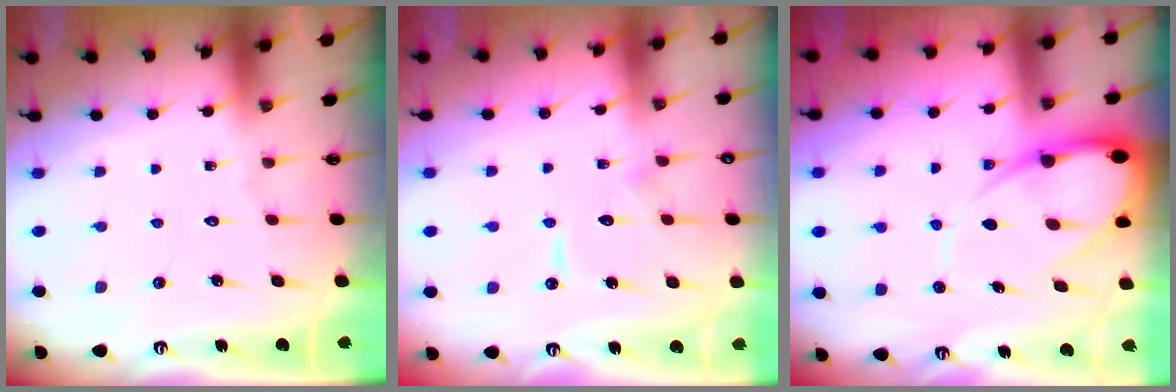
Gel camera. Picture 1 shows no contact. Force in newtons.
{"total": 9.4, "press": 9.4, "slide": 0.8}
{"total": 12.3, "press": 12.3, "slide": 1.2}